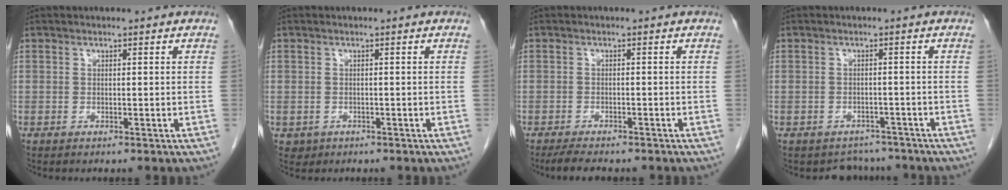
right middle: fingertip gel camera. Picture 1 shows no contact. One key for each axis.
{"total": 1.4, "fx": -0.6, "fy": 1.3, "fz": 0.2, "tx": -0.003, "ty": 0.004, "tz": -0.003}
{"total": 4.9, "fx": -4.1, "fy": 1.1, "fz": 2.4, "tx": -0.040, "ty": -0.010, "tz": -0.061}
{"total": 3.9, "fx": -3.4, "fy": 1.8, "fz": -0.5, "tx": 0.008, "ty": 0.012, "tz": -0.047}